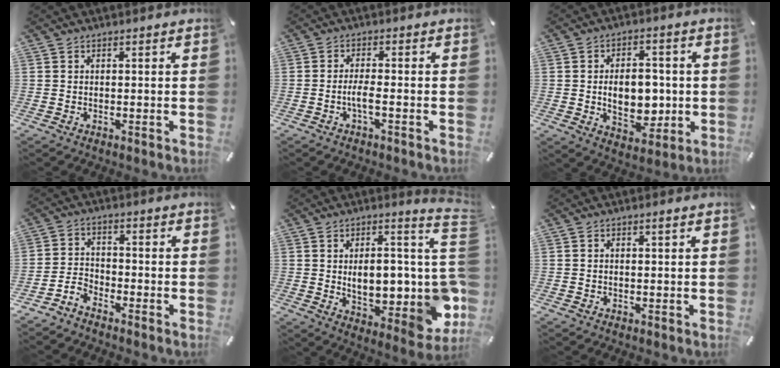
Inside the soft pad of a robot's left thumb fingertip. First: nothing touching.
{"total": 3.7, "force": [-1.5, 0.7, 3.3], "torque": [-0.072, -0.004, -0.030]}
{"total": 11.3, "force": [-0.6, 7.3, 8.6], "torque": [-0.131, -0.002, -0.013]}
{"total": 4.3, "force": [-3.6, 2.1, 1.1], "torque": [-0.030, 0.011, -0.072]}
{"total": 16.2, "force": [1.6, 5.7, 15.0], "torque": [-0.198, -0.035, 0.035]}
{"total": 1.0, "force": [0.0, 0.3, 1.0], "torque": [-0.018, 0.001, -0.001]}